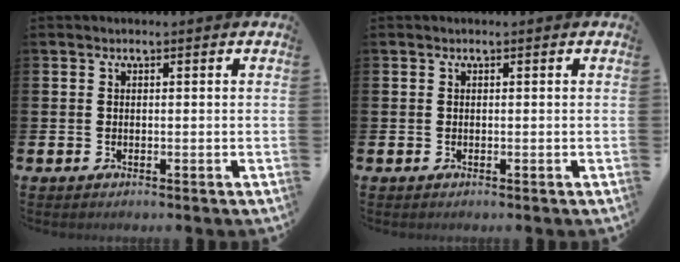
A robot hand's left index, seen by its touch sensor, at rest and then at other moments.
{"total": 0.0}